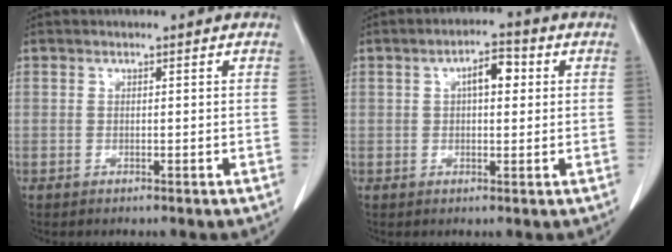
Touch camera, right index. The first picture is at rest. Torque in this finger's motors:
{"motor_torque": [0.22, -0.01, 0.09, 0.05]}